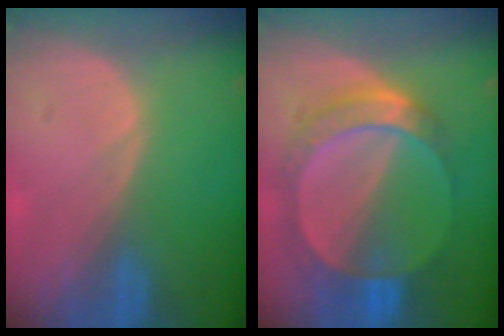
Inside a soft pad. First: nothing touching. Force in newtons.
{"total": 8.2, "press": 7.7, "slide": 2.7}